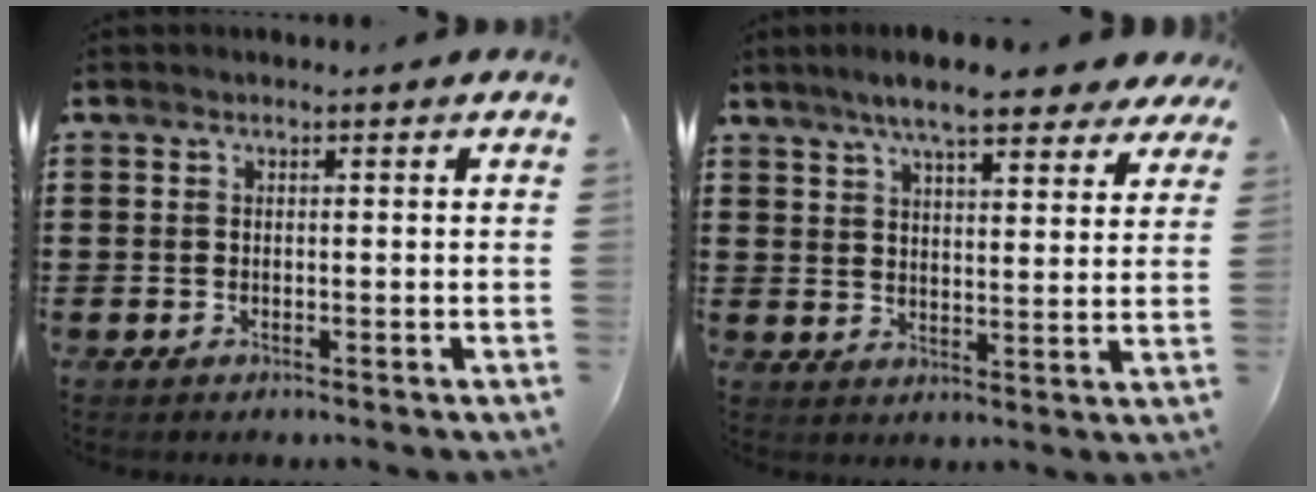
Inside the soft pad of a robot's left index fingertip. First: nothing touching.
{"total": 8.4, "force": [6.9, 1.2, 4.6], "torque": [-0.101, -0.014, 0.122]}